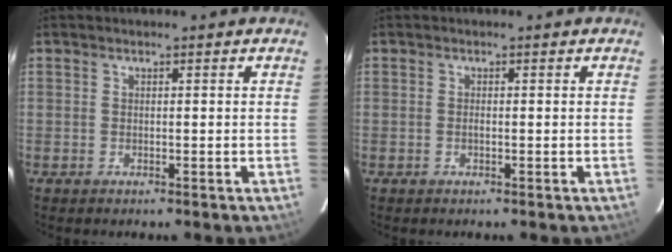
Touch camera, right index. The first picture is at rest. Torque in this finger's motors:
{"motor_torque": [0.43, -0.07, 0.22, 0.04]}